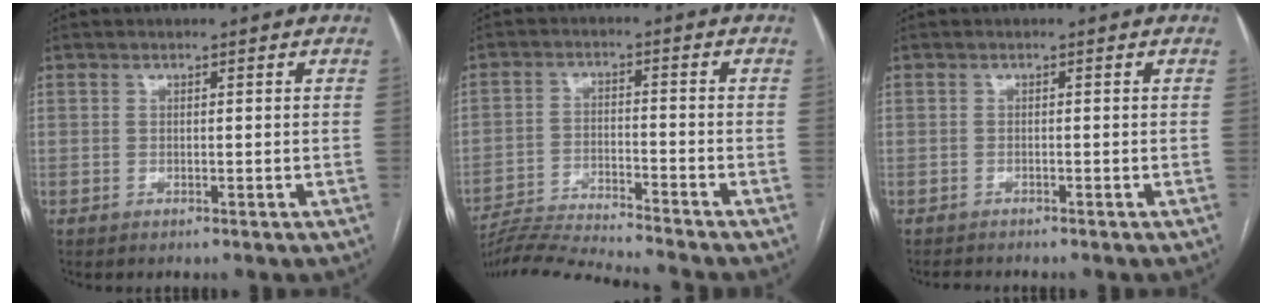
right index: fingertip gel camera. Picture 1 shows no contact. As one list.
[{"total": 12.1, "force": [-11.5, -2.1, 3.4], "torque": [-0.044, -0.009, -0.198]}, {"total": 1.6, "force": [-1.5, 0.2, 0.3], "torque": [-0.005, -0.004, -0.020]}]